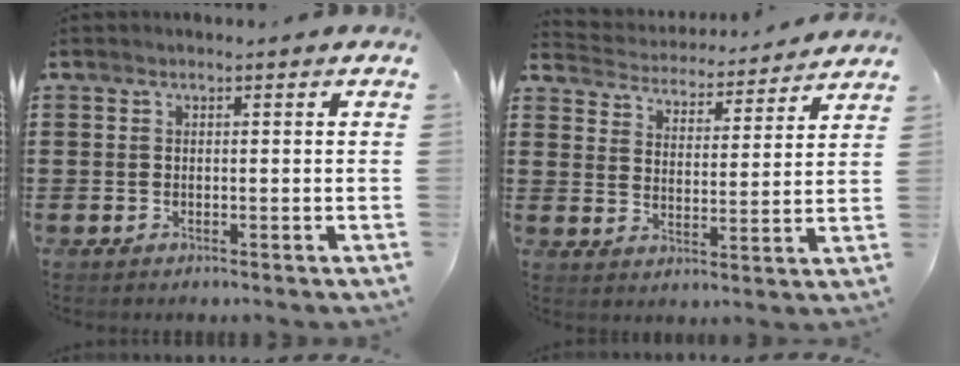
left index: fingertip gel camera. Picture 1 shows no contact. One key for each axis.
{"total": 4.2, "fx": 4.2, "fy": 0.1, "fz": -0.3, "tx": -0.022, "ty": -0.035, "tz": 0.068}